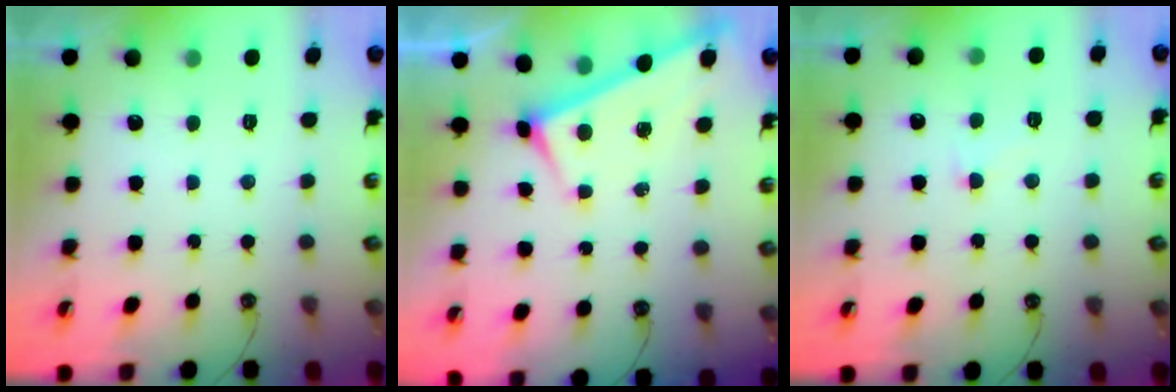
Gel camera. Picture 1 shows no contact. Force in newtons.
{"total": 3.6, "press": 3.6, "slide": 0.3}
{"total": 4.3, "press": 4.2, "slide": 0.6}